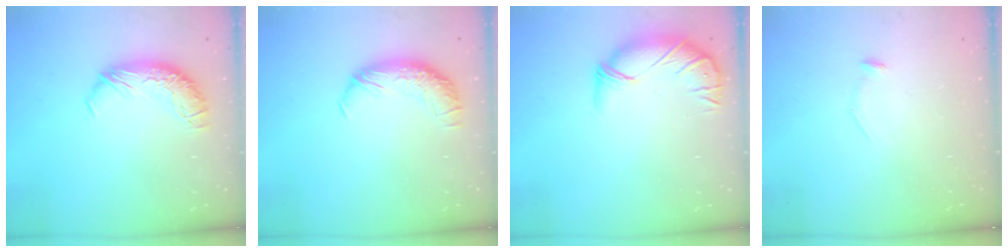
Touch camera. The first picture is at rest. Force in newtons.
{"total": 1.6, "press": 0.6, "slide": 1.5}
{"total": 3.5, "press": 2.6, "slide": 2.4}
{"total": 8.7, "press": 8.7, "slide": 0.6}